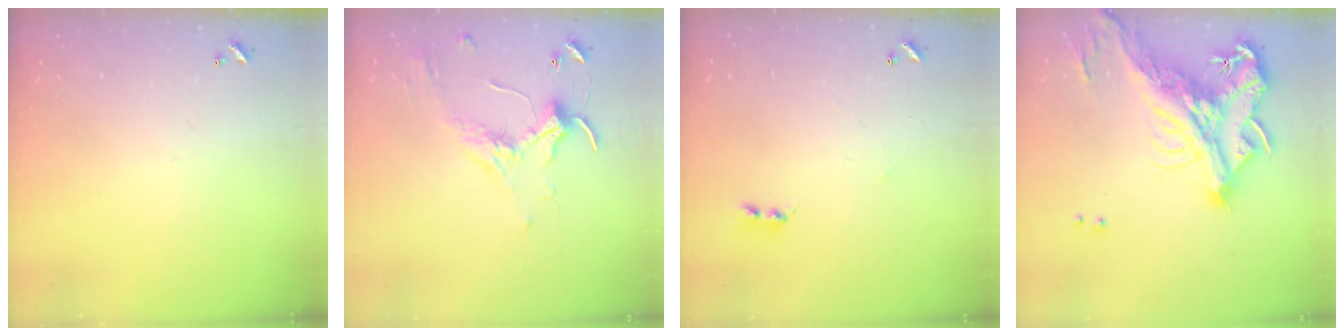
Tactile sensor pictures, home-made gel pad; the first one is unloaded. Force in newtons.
{"total": 1.6, "press": 1.6, "slide": 0.4}
{"total": 1.6, "press": 1.6, "slide": 0.4}
{"total": 12.9, "press": 12.6, "slide": 3.0}